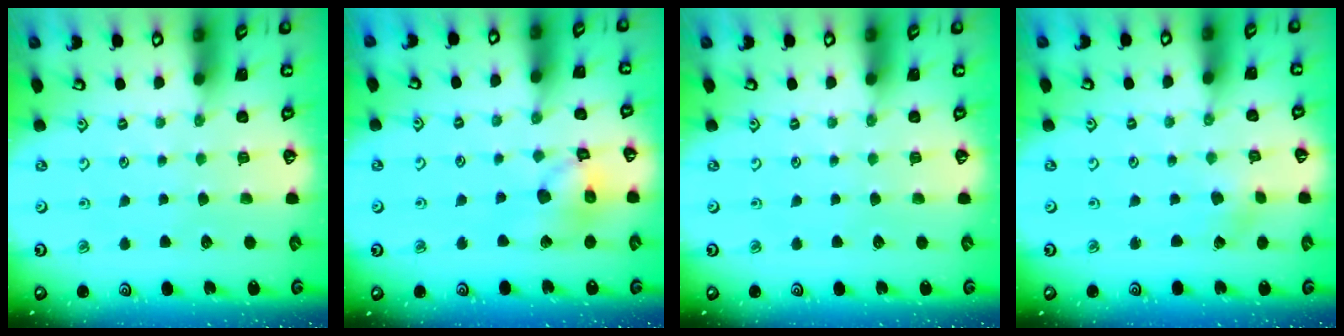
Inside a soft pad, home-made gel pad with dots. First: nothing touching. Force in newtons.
{"total": 13.5, "press": 13.3, "slide": 1.9}
{"total": 0.0}
{"total": 0.0}